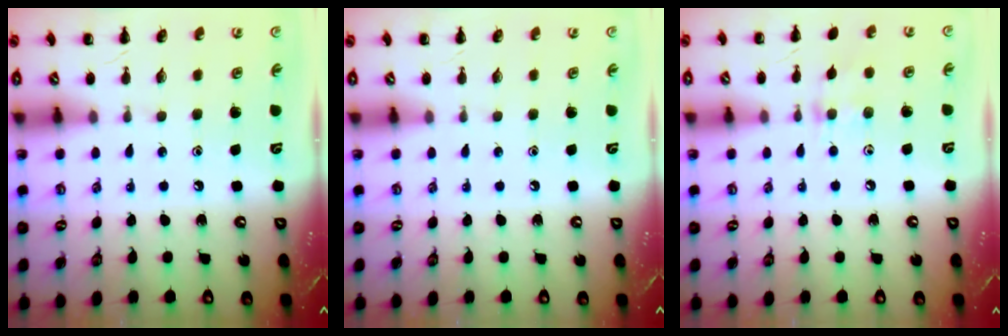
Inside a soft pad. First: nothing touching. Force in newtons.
{"total": 0.0}
{"total": 6.8, "press": 6.6, "slide": 1.5}